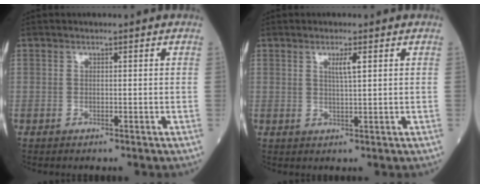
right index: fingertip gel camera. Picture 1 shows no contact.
{"total": 2.3, "force": [1.2, 0.0, 2.0], "torque": [-0.037, -0.002, 0.023]}